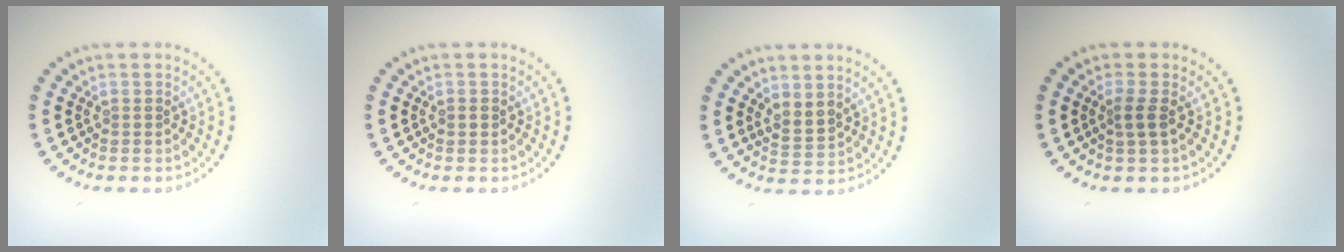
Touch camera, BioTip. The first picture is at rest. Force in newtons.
{"total": 0.9, "press": 0.9, "slide": 0.1}
{"total": 1.8, "press": 1.5, "slide": 0.9}
{"total": 1.5, "press": 1.2, "slide": 0.9}